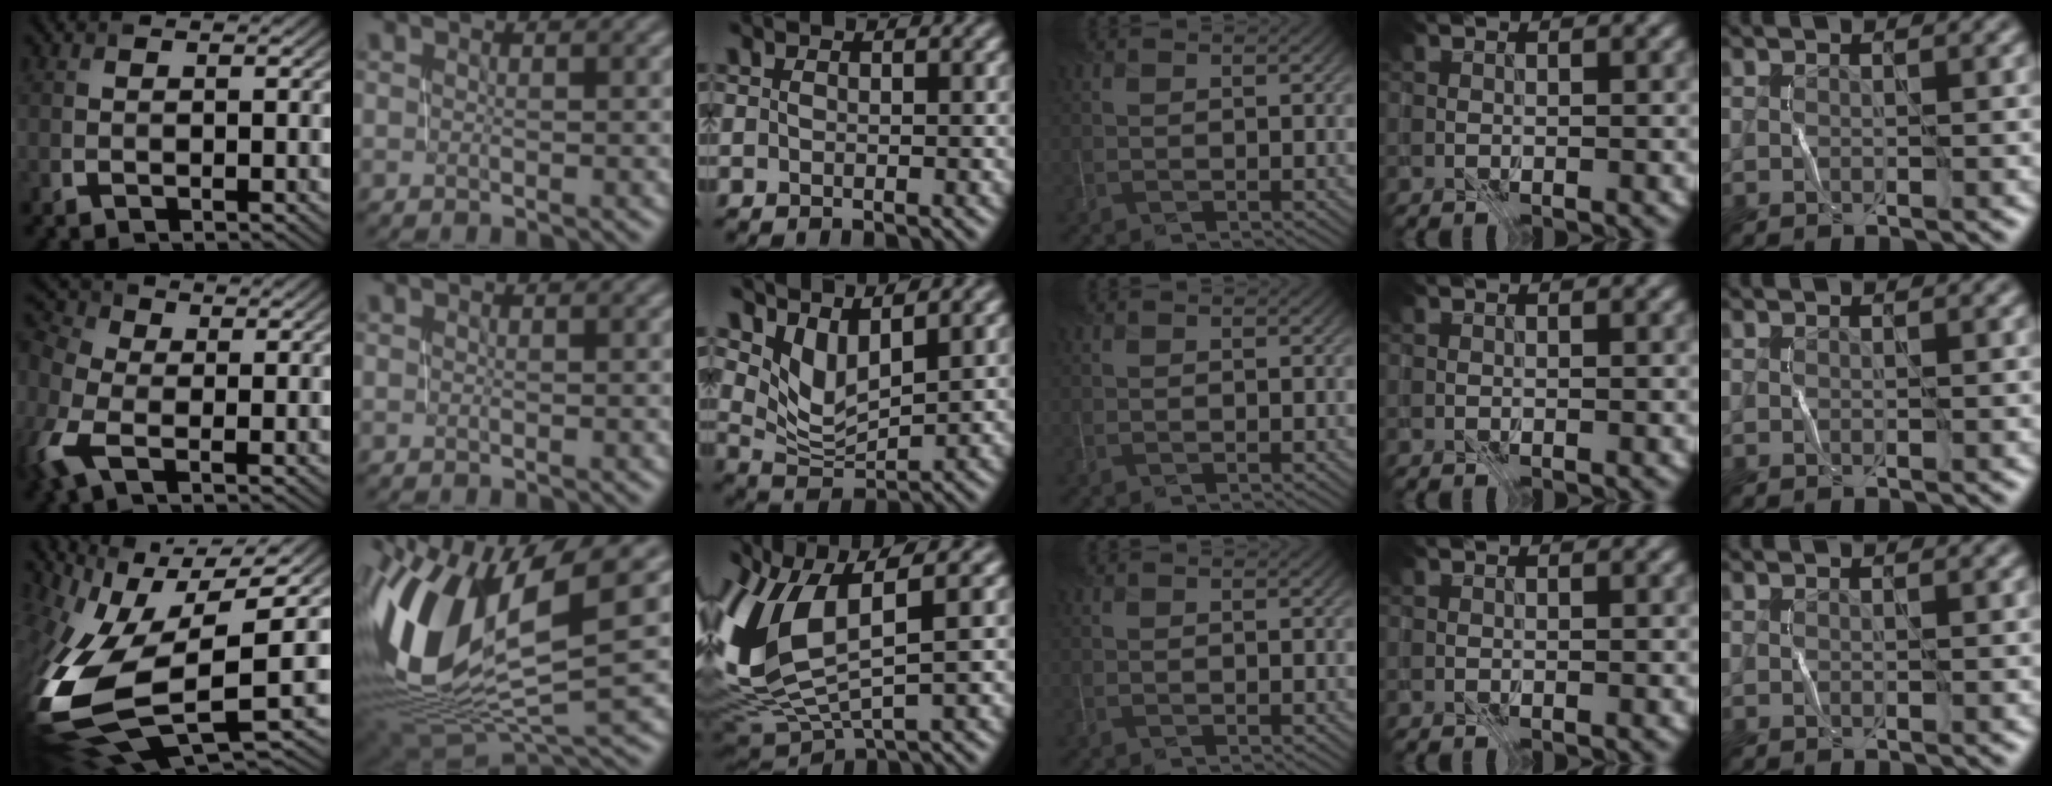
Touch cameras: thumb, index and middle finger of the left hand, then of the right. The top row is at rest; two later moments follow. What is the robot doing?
{"motion": "close", "object": "stapler"}